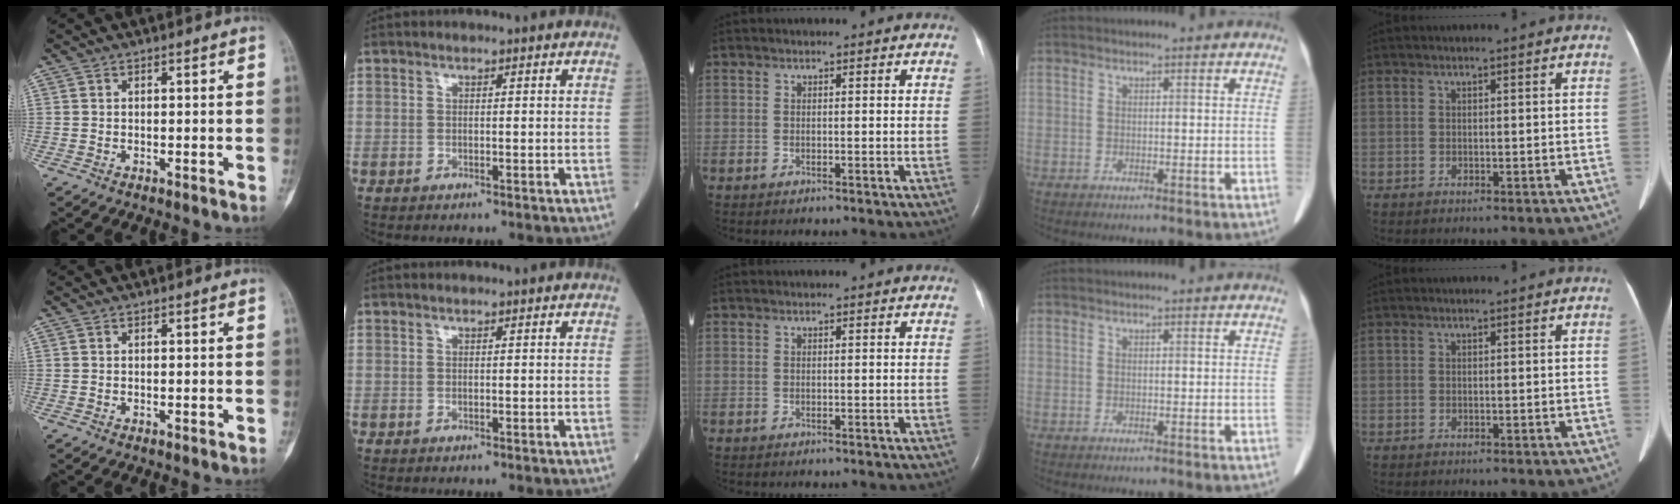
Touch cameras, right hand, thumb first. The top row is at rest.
{}